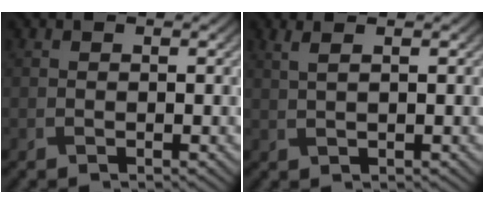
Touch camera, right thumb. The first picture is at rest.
{"total": 2.1, "force": [1.1, 0.5, 1.7], "torque": [-0.032, 0.005, 0.018]}